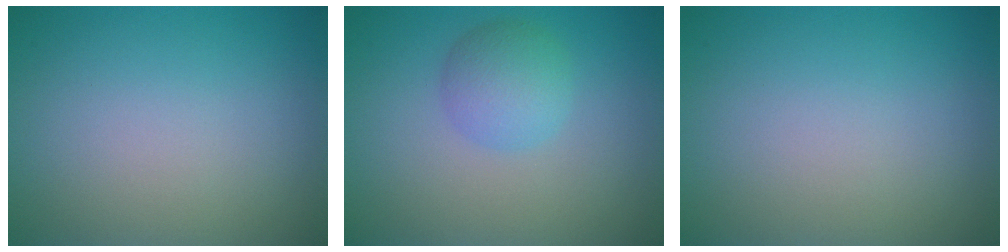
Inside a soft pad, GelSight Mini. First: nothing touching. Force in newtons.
{"total": 2.6, "press": 2.6, "slide": 0.2}
{"total": 0.0}